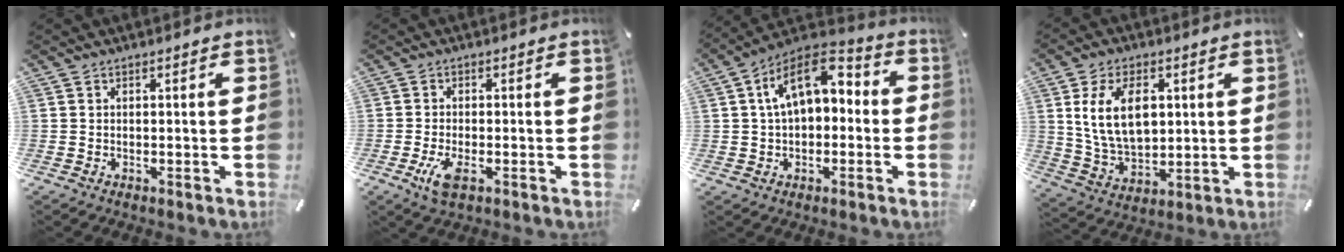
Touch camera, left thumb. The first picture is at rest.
{"total": 4.7, "force": [-1.8, 1.7, 4.0], "torque": [-0.097, -0.009, -0.036]}
{"total": 12.0, "force": [3.1, 7.9, 8.5], "torque": [-0.166, 0.002, 0.058]}
{"total": 12.8, "force": [3.0, 8.5, 9.2], "torque": [-0.193, 0.000, 0.051]}